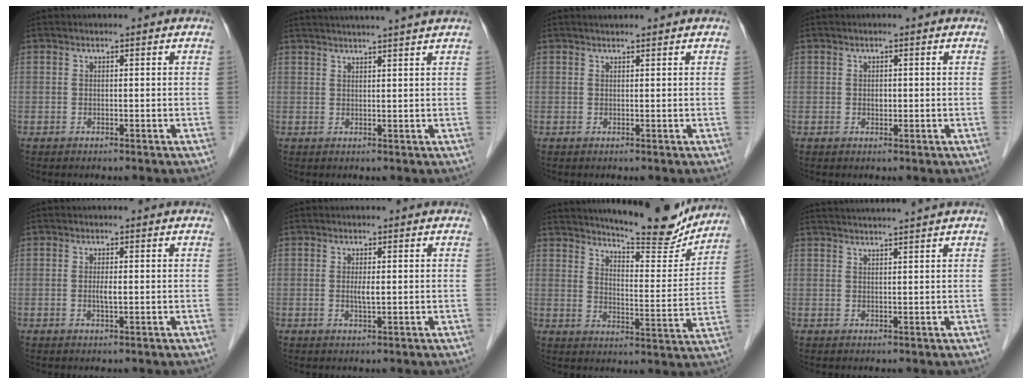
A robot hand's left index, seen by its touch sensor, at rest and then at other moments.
{"total": 9.5, "force": [8.6, -1.5, 3.7], "torque": [-0.051, 0.015, 0.109]}
{"total": 1.2, "force": [1.1, 0.0, 0.3], "torque": [-0.007, 0.011, 0.022]}
{"total": 0.8, "force": [0.0, 0.6, 0.6], "torque": [-0.010, 0.000, -0.001]}
{"total": 1.3, "force": [0.0, 0.2, 1.2], "torque": [-0.026, -0.003, -0.001]}
{"total": 1.5, "force": [0.2, 0.2, 1.5], "torque": [-0.031, -0.003, 0.002]}
{"total": 17.0, "force": [15.7, 2.2, 6.2], "torque": [-0.092, -0.037, 0.208]}
{"total": 6.7, "force": [6.2, -1.7, 2.2], "torque": [-0.027, 0.015, 0.088]}